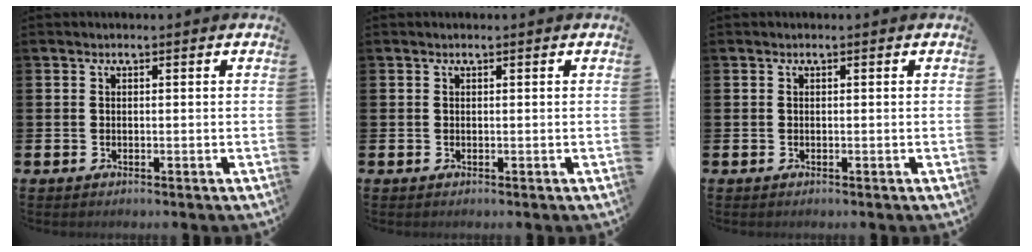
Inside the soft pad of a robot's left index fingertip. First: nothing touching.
{"total": 0.0}
{"total": 0.0}